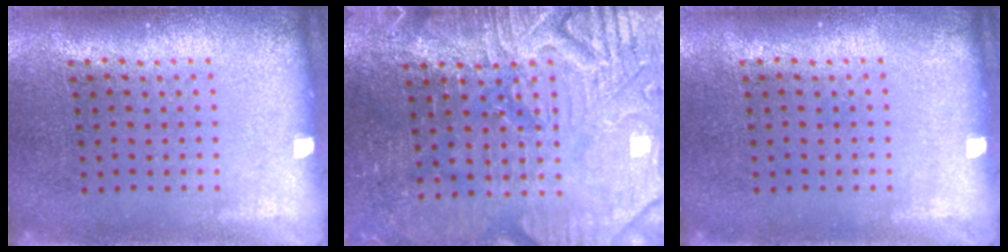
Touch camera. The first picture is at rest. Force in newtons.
{"total": 4.0, "press": 3.8, "slide": 1.2}
{"total": 0.0}